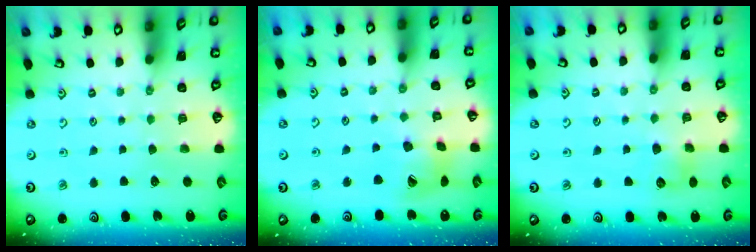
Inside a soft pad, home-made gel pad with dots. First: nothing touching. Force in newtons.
{"total": 14.5, "press": 14.4, "slide": 1.9}
{"total": 5.2, "press": 5.1, "slide": 0.6}